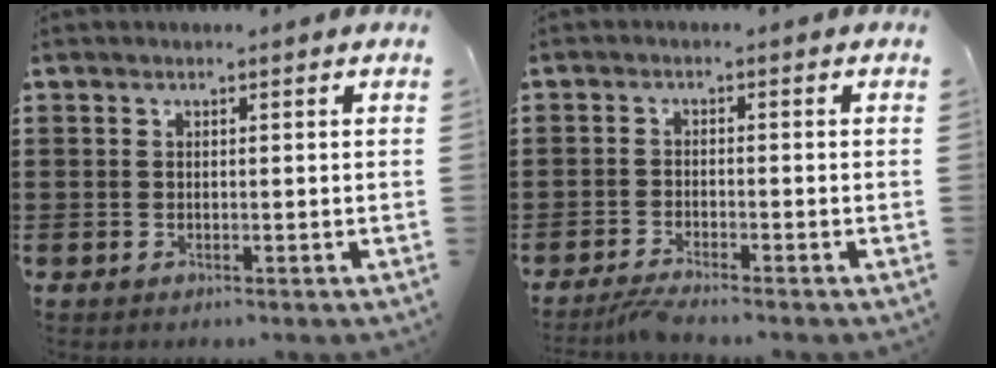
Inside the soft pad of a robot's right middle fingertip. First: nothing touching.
{"total": 2.3, "force": [-2.1, -0.2, 0.8], "torque": [-0.022, -0.003, -0.044]}